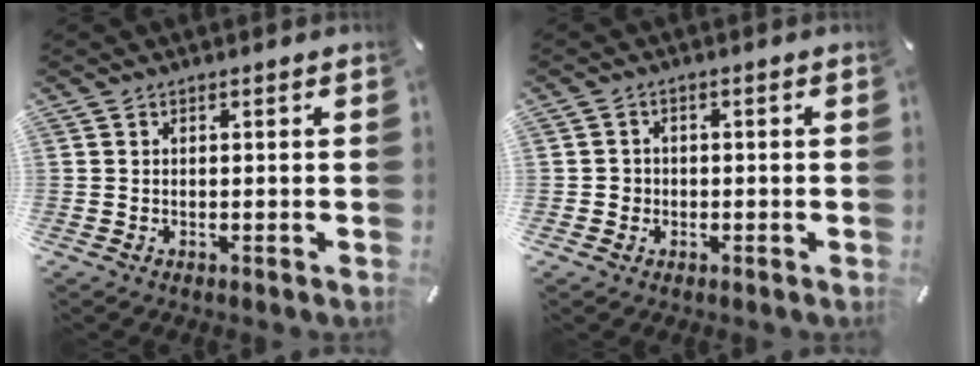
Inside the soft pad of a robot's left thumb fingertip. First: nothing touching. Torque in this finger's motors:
{"motor_torque": [-0.01, -0.45, 0.16, 0.12, 0.04]}